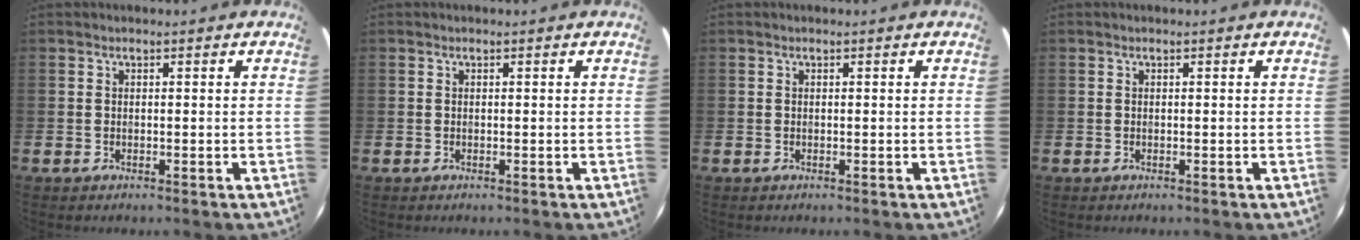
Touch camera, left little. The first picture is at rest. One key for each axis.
{"total": 0.0}
{"total": 0.0}
{"total": 0.0}